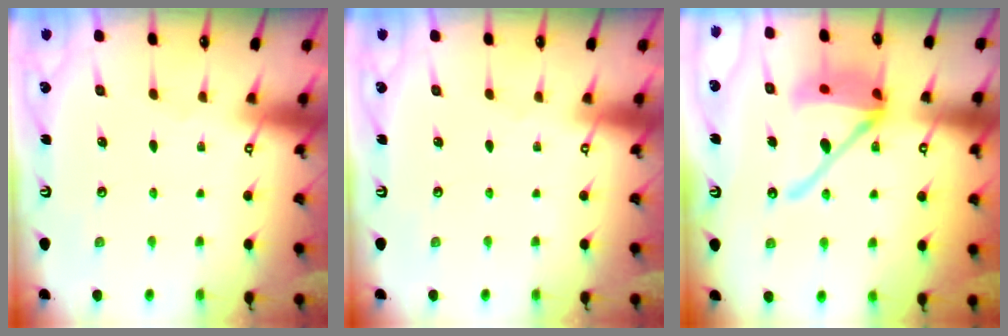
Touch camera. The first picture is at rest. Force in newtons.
{"total": 0.0}
{"total": 15.9, "press": 15.7, "slide": 2.5}